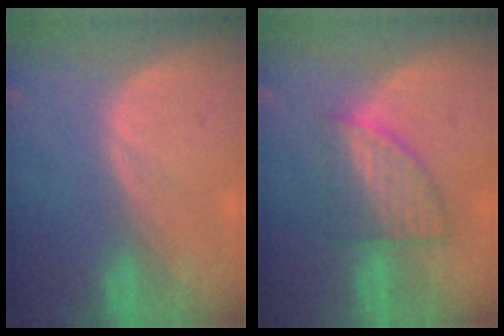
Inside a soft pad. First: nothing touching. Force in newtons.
{"total": 6.9, "press": 6.5, "slide": 2.5}